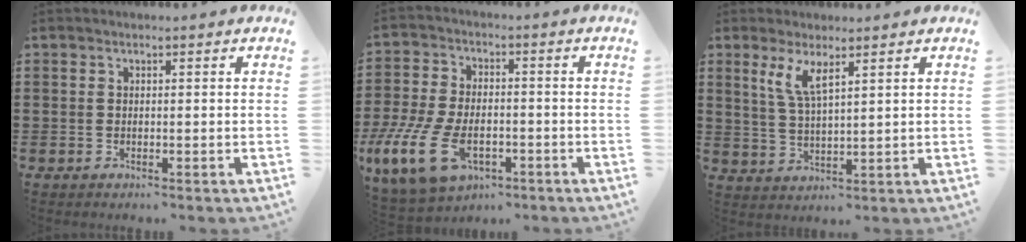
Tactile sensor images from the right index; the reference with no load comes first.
{"total": 9.6, "force": [-3.6, 4.9, 7.5], "torque": [-0.184, -0.008, -0.067]}
{"total": 4.4, "force": [2.6, 0.9, 3.4], "torque": [-0.075, 0.002, 0.046]}